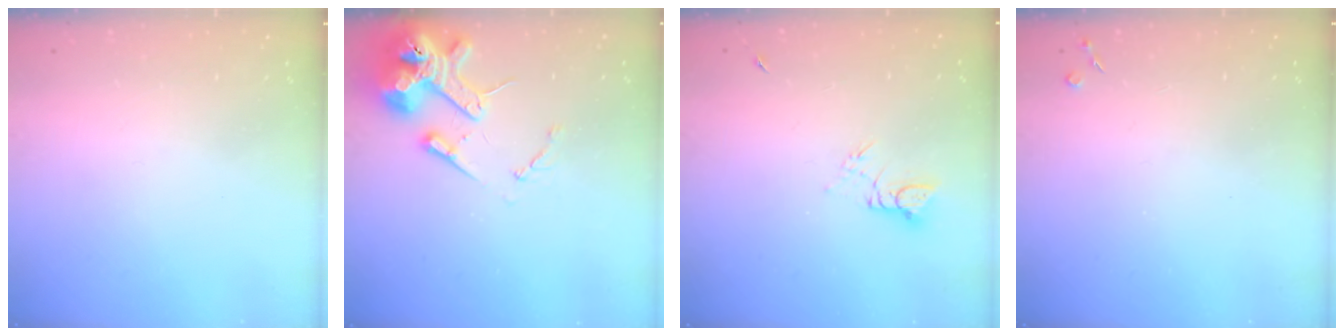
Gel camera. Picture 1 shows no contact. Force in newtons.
{"total": 14.8, "press": 14.6, "slide": 2.2}
{"total": 4.0, "press": 4.0, "slide": 0.3}
{"total": 2.8, "press": 2.8, "slide": 0.5}